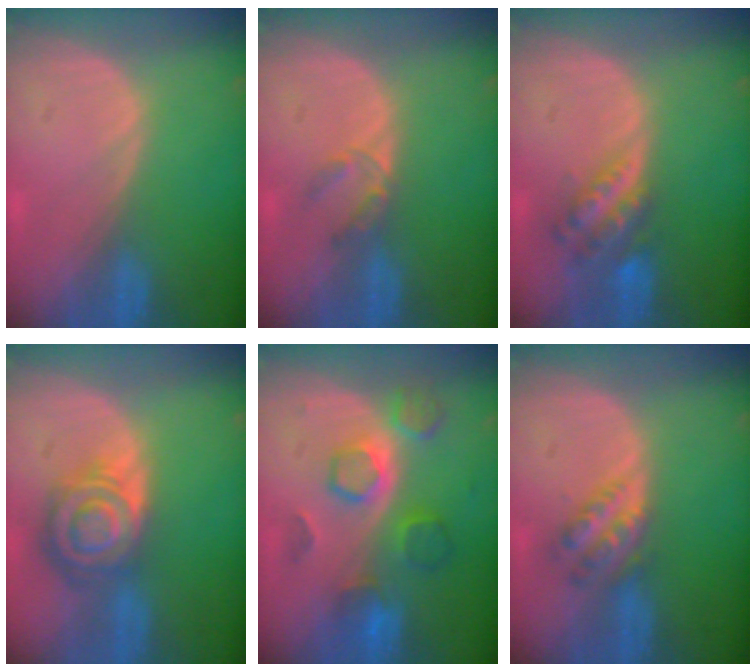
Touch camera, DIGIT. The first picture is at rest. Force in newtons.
{"total": 2.7, "press": 2.5, "slide": 1.0}
{"total": 6.0, "press": 5.2, "slide": 2.9}
{"total": 8.6, "press": 7.4, "slide": 4.4}
{"total": 8.4, "press": 7.6, "slide": 3.6}
{"total": 4.8, "press": 4.3, "slide": 2.0}